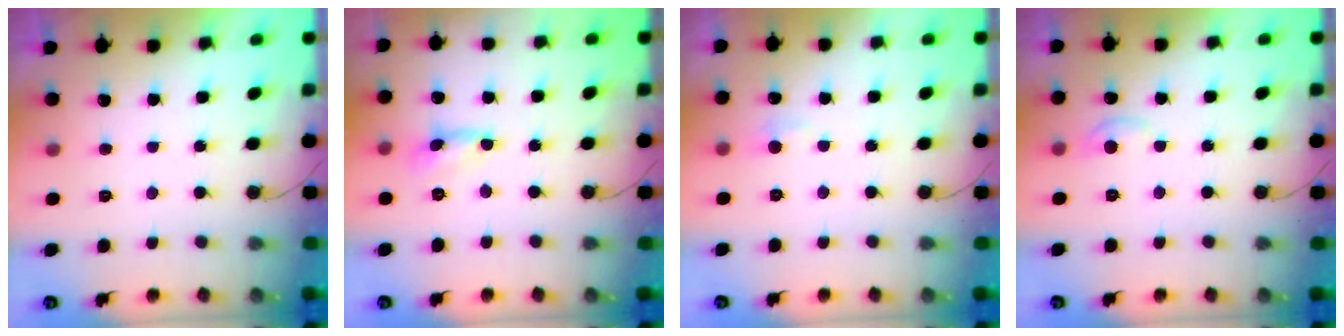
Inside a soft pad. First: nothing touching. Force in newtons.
{"total": 1.0, "press": 1.0, "slide": 0.1}
{"total": 5.4, "press": 5.3, "slide": 0.8}
{"total": 7.0, "press": 7.0, "slide": 0.5}